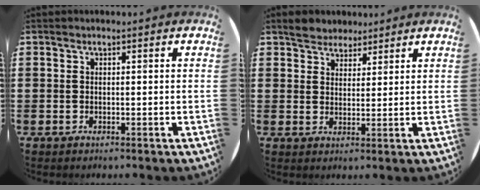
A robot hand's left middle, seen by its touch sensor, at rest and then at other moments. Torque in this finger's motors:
{"motor_torque": [0.37, -0.31, 0.01, 0.01]}